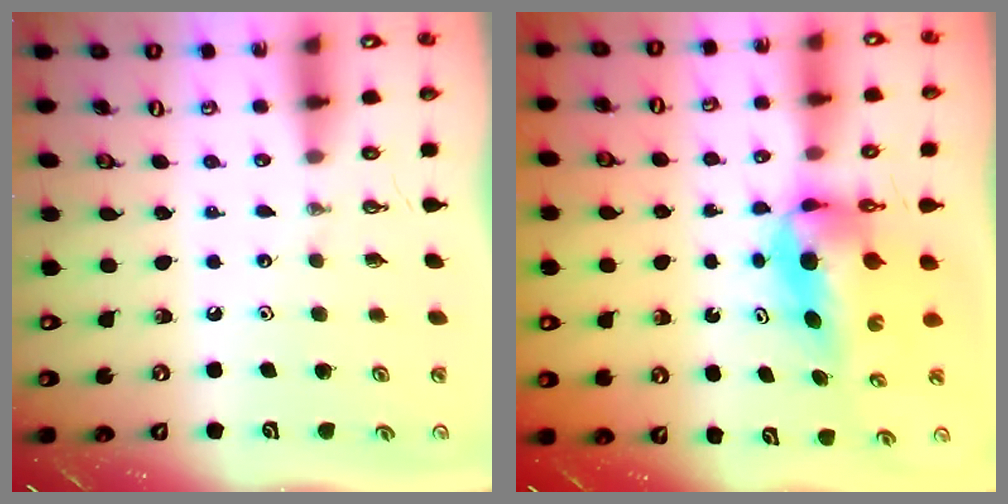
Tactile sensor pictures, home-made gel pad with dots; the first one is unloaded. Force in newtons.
{"total": 7.4, "press": 6.9, "slide": 2.5}